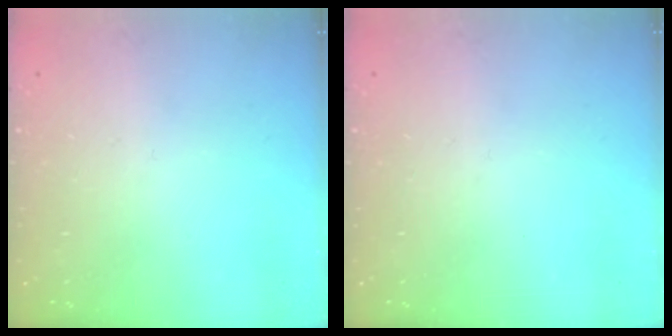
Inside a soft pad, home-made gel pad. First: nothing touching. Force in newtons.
{"total": 0.0}